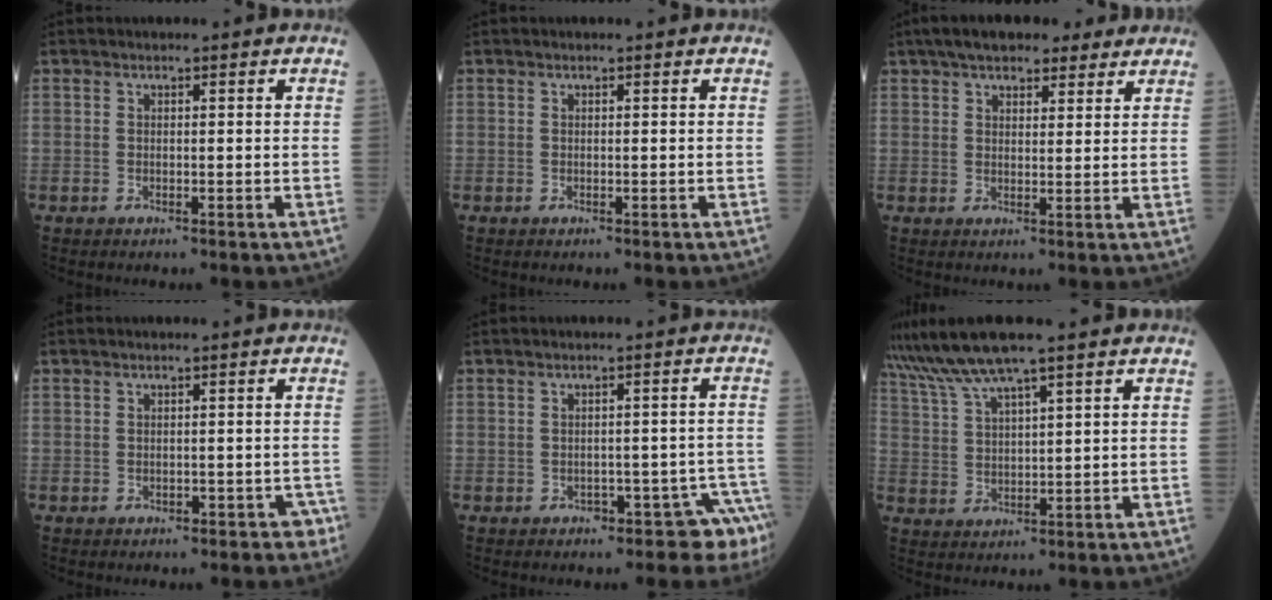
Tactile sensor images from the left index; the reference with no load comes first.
{"total": 0.0}
{"total": 10.4, "force": [8.1, 3.9, 5.2], "torque": [-0.069, 0.035, 0.122]}
{"total": 2.8, "force": [-1.9, 1.7, 1.2], "torque": [0.003, 0.009, -0.017]}
{"total": 6.0, "force": [-4.7, 3.2, 2.2], "torque": [-0.001, 0.033, -0.055]}
{"total": 7.3, "force": [5.9, -0.9, 4.2], "torque": [-0.098, 0.017, 0.121]}